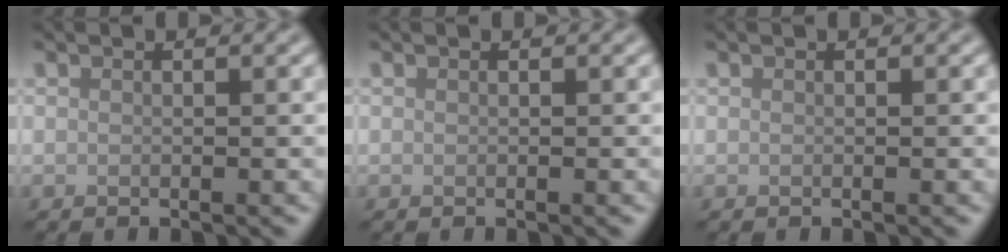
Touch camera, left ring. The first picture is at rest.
{"total": 0.0}
{"total": 0.0}